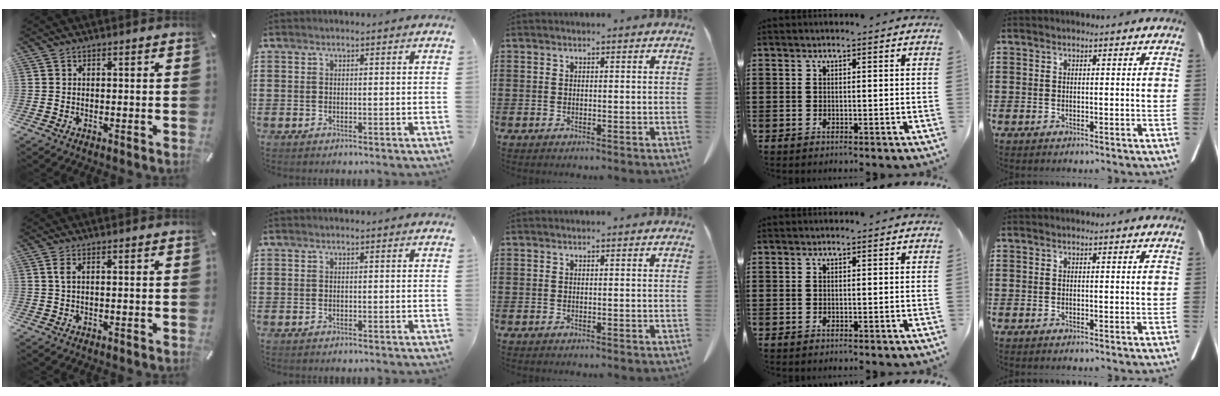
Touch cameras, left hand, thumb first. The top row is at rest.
{"thumb": {"total": 1.5, "force": [0.3, 0.2, 1.4], "torque": [-0.030, 0.000, 0.005]}}